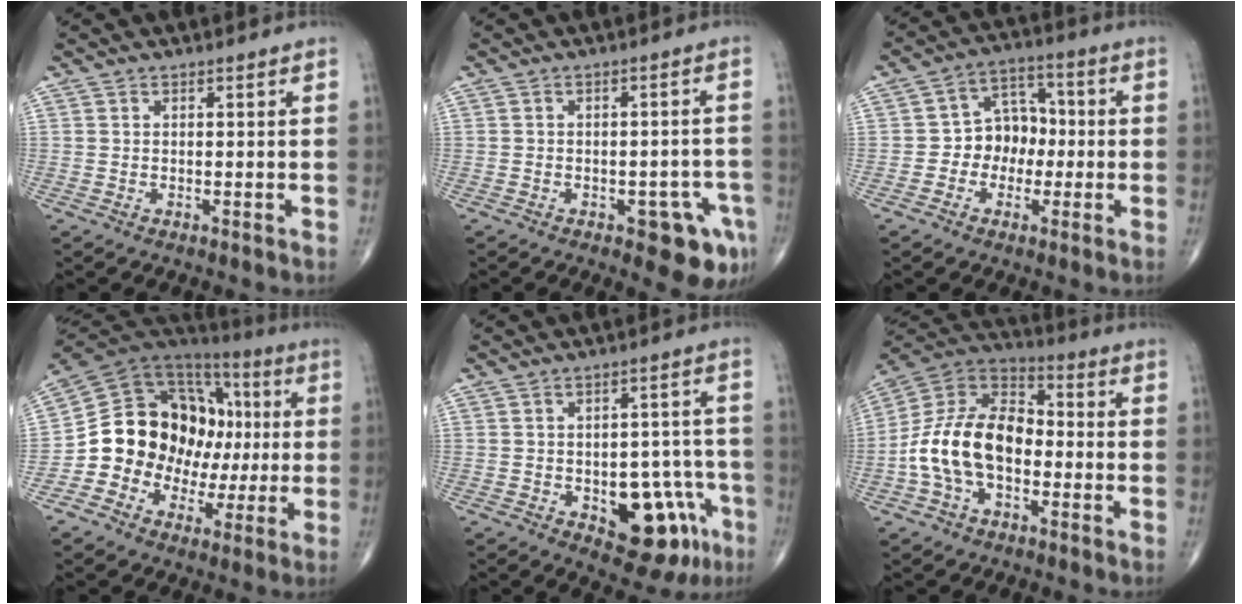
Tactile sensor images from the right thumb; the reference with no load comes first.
{"total": 8.2, "force": [-3.9, 3.5, 6.3], "torque": [-0.048, 0.016, -0.044]}
{"total": 8.7, "force": [-1.2, 6.9, 5.1], "torque": [-0.036, 0.036, -0.033]}
{"total": 20.4, "force": [-1.0, 16.2, 12.2], "torque": [-0.156, 0.056, -0.009]}
{"total": 14.1, "force": [-5.8, 7.6, 10.3], "torque": [-0.083, 0.044, -0.064]}
{"total": 16.5, "force": [-3.3, 10.4, 12.4], "torque": [-0.220, 0.042, -0.067]}